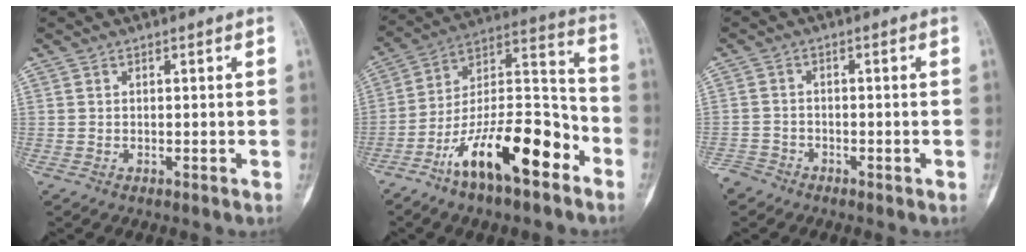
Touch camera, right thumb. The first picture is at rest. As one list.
[{"total": 20.5, "force": [-11.0, 7.4, 15.7], "torque": [-0.253, 0.087, -0.190]}, {"total": 3.1, "force": [-2.4, 2.0, 0.1], "torque": [0.006, 0.010, -0.050]}]